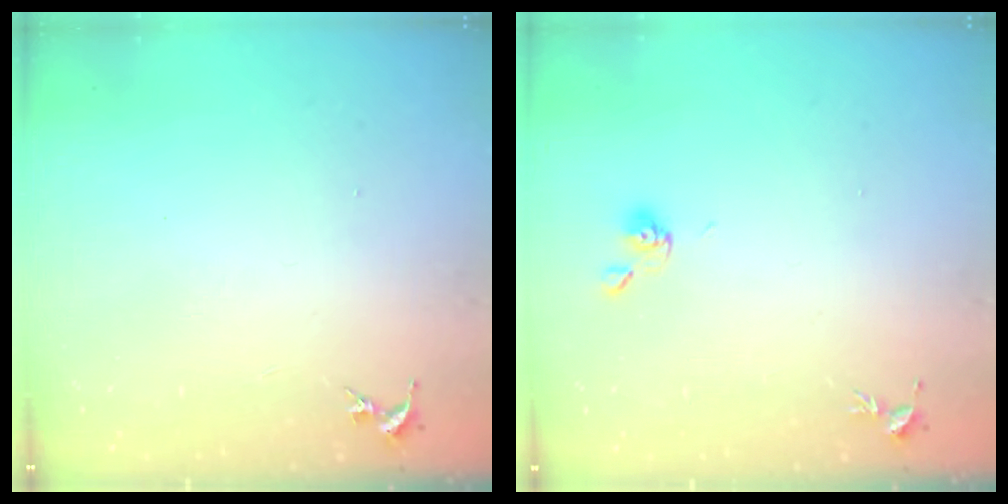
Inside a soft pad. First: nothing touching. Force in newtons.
{"total": 5.6, "press": 5.6, "slide": 1.0}